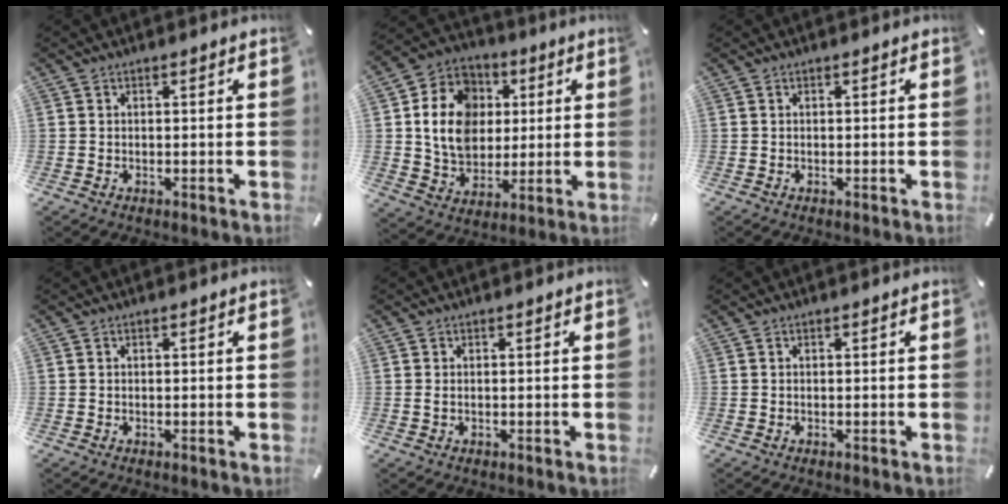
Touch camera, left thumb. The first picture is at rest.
{"total": 15.3, "force": [2.3, 13.0, 7.8], "torque": [-0.168, 0.007, 0.047]}
{"total": 0.0}
{"total": 0.0}
{"total": 0.9, "force": [0.0, 0.3, 0.9], "torque": [-0.017, 0.001, 0.000]}
{"total": 0.0}